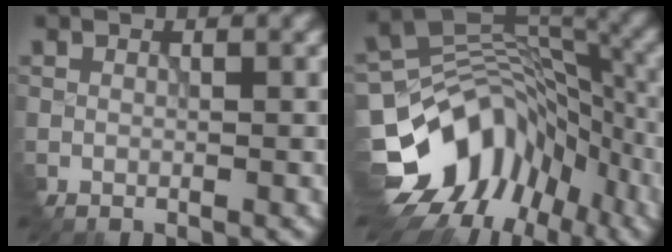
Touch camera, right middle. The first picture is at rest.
{"total": 11.3, "force": [-5.1, 8.4, 5.6], "torque": [-0.121, 0.012, -0.086]}